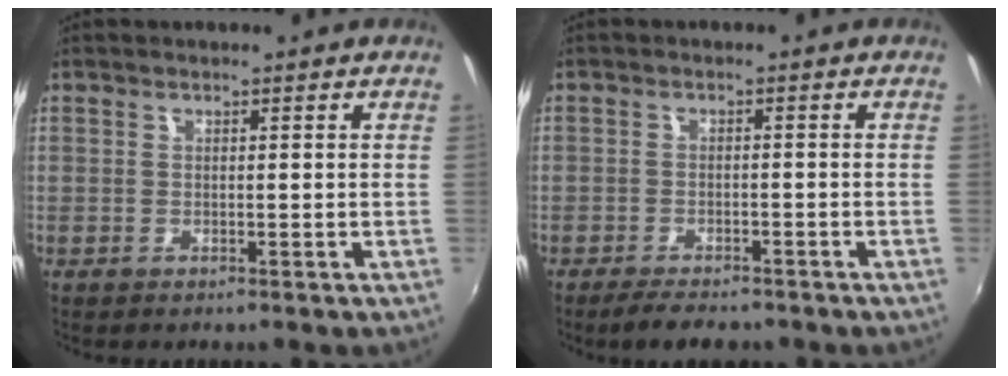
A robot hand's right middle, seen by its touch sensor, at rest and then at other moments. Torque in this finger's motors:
{"motor_torque": [1.19, -0.95, 0.19, 0.09]}